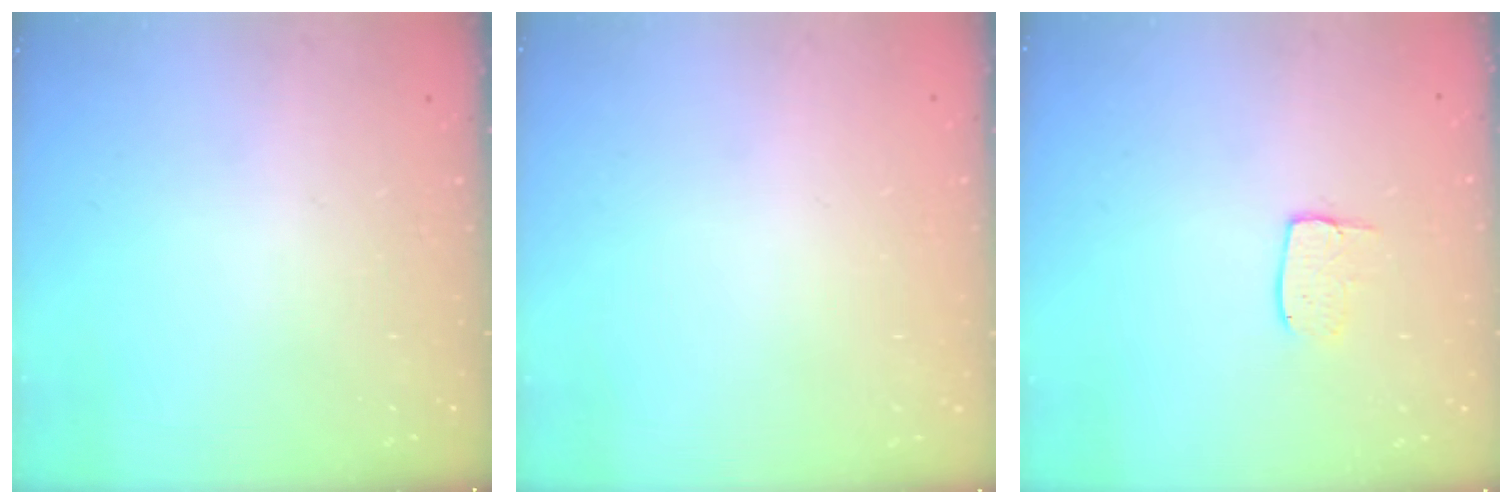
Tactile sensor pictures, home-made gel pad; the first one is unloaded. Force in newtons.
{"total": 0.0}
{"total": 5.6, "press": 5.6, "slide": 0.3}